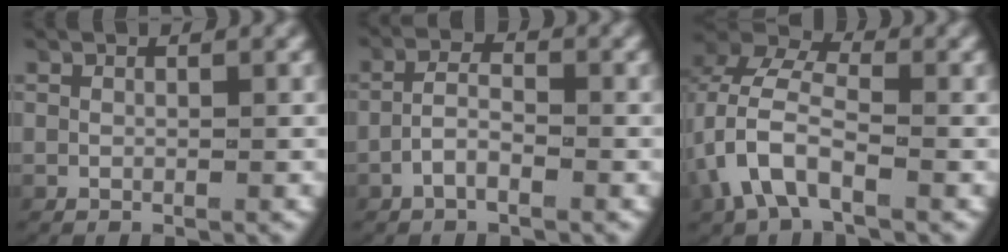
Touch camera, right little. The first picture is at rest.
{"total": 2.4, "force": [-1.2, 1.1, 1.8], "torque": [-0.039, -0.001, -0.025]}
{"total": 5.5, "force": [0.1, 3.8, 4.1], "torque": [-0.104, -0.006, 0.001]}